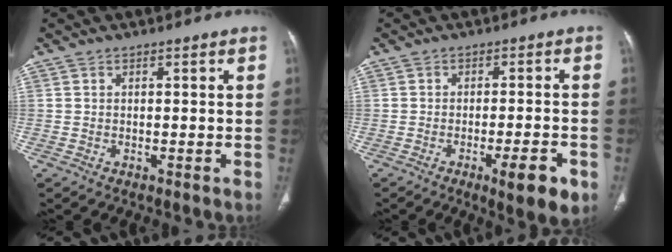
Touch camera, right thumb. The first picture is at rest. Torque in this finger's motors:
{"motor_torque": [0.76, 0.98, -0.14, 0.00, 0.25]}